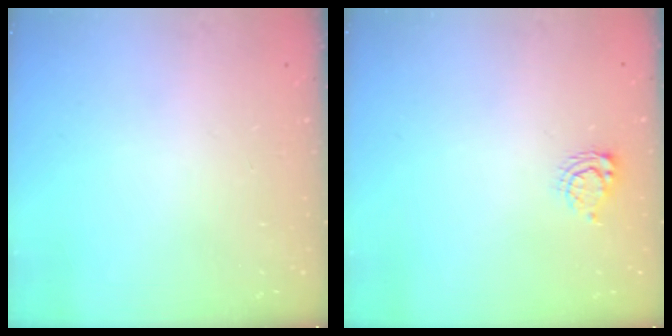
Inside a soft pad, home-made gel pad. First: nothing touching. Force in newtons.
{"total": 5.5, "press": 5.5, "slide": 0.5}